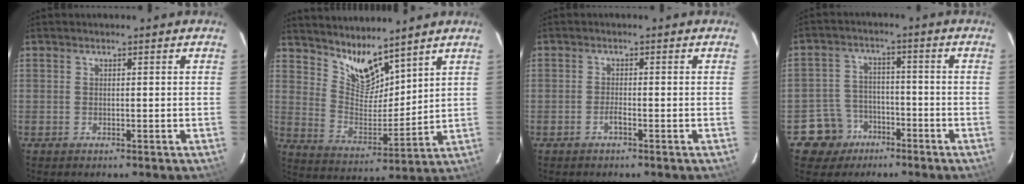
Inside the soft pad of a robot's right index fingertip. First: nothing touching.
{"total": 9.4, "force": [8.1, 2.6, 4.1], "torque": [-0.076, -0.013, 0.160]}
{"total": 1.1, "force": [-0.8, 0.1, 0.8], "torque": [-0.018, 0.001, -0.016]}
{"total": 7.3, "force": [-4.3, 5.8, 0.3], "torque": [-0.025, 0.031, -0.064]}